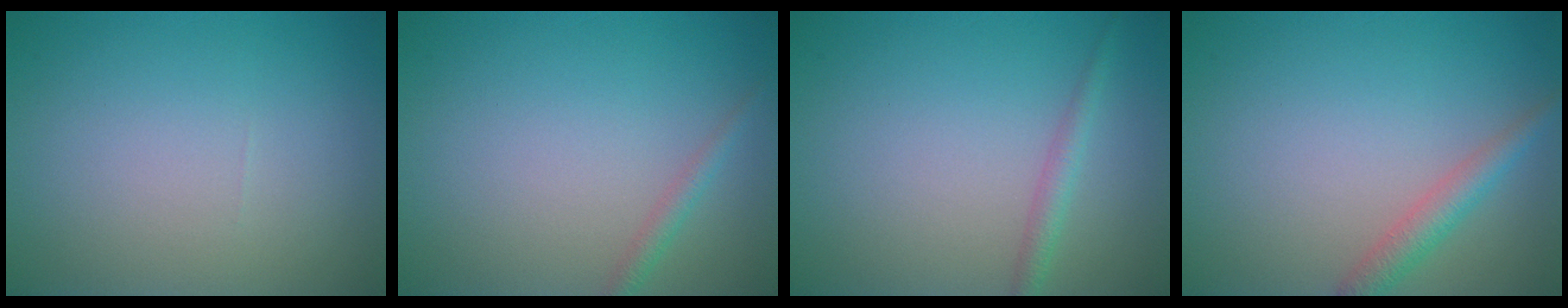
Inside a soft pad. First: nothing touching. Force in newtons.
{"total": 1.2, "press": 1.2, "slide": 0.1}
{"total": 1.6, "press": 1.5, "slide": 0.2}
{"total": 2.3, "press": 2.3, "slide": 0.1}